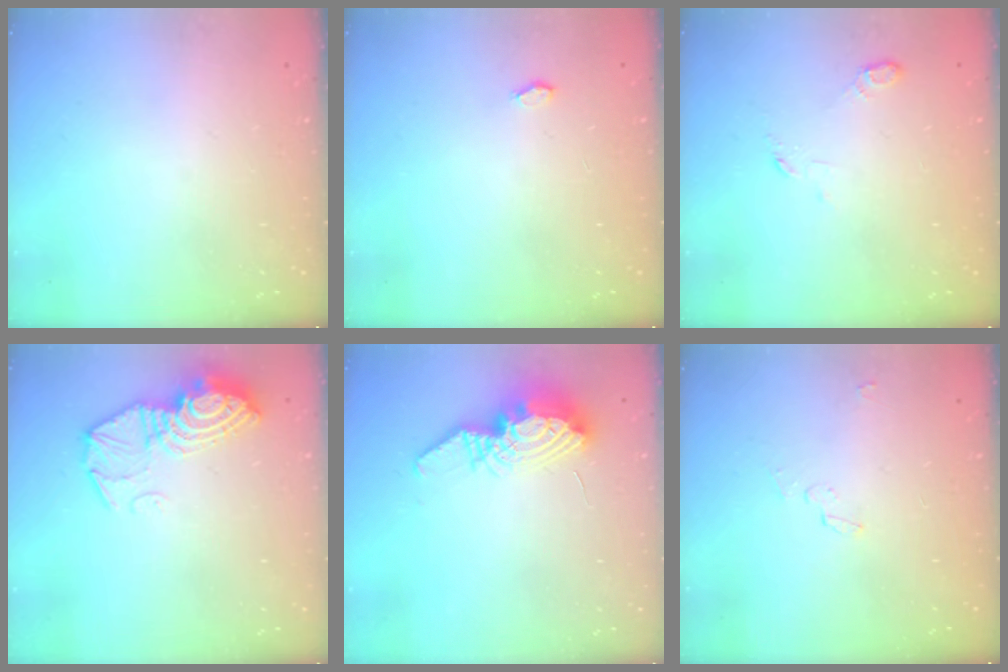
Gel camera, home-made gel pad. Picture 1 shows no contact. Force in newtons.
{"total": 2.4, "press": 2.4, "slide": 0.3}
{"total": 3.2, "press": 3.1, "slide": 0.7}
{"total": 12.5, "press": 12.4, "slide": 1.2}
{"total": 10.2, "press": 10.1, "slide": 0.8}
{"total": 3.6, "press": 3.4, "slide": 1.3}